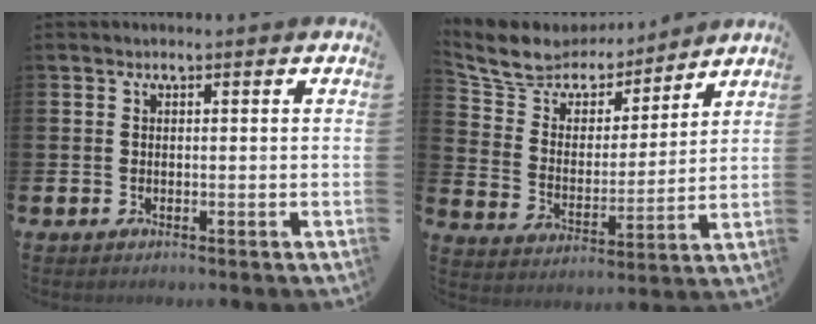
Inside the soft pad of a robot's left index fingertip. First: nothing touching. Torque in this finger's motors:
{"motor_torque": [1.25, -0.89, 0.11, 0.10]}